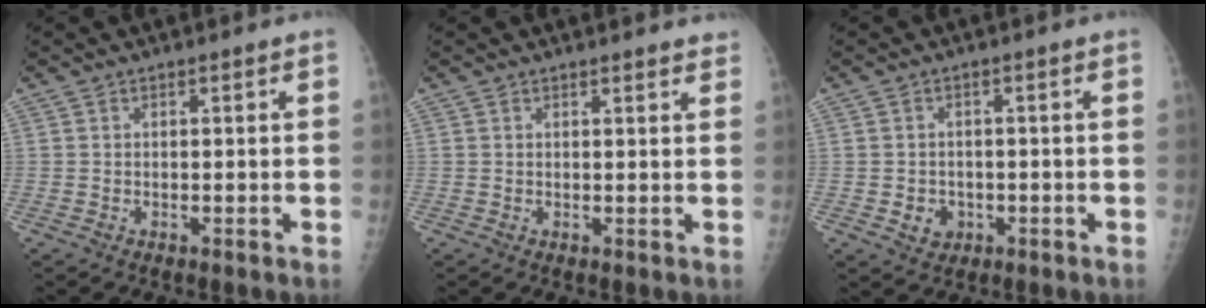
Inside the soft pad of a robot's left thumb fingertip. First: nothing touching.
{"total": 2.5, "force": [2.4, 0.4, 0.6], "torque": [-0.001, -0.011, 0.020]}
{"total": 3.2, "force": [-0.8, 2.9, 1.3], "torque": [-0.005, 0.004, -0.003]}